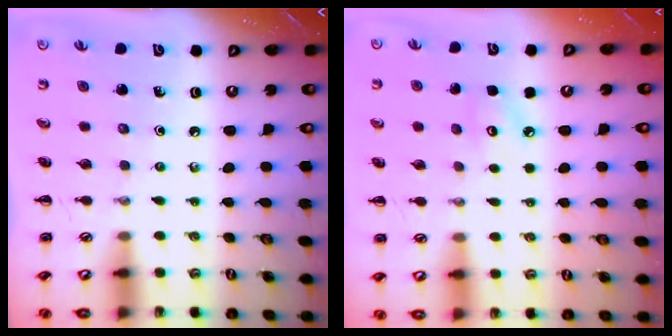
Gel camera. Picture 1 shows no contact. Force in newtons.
{"total": 4.4, "press": 4.2, "slide": 1.1}